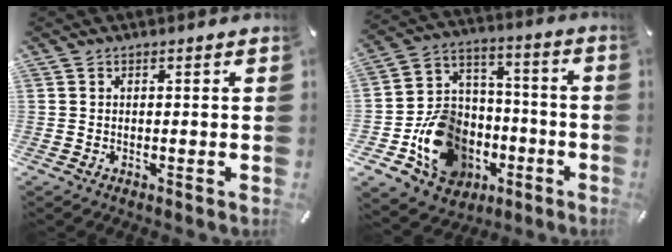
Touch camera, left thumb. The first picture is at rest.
{"total": 17.1, "force": [-6.6, 14.0, 7.2], "torque": [-0.112, 0.038, -0.105]}